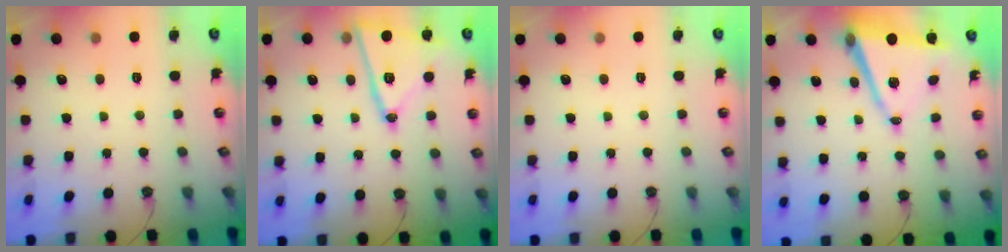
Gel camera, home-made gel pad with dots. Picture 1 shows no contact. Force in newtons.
{"total": 16.7, "press": 16.7, "slide": 0.7}
{"total": 0.0}
{"total": 11.0, "press": 10.2, "slide": 4.1}